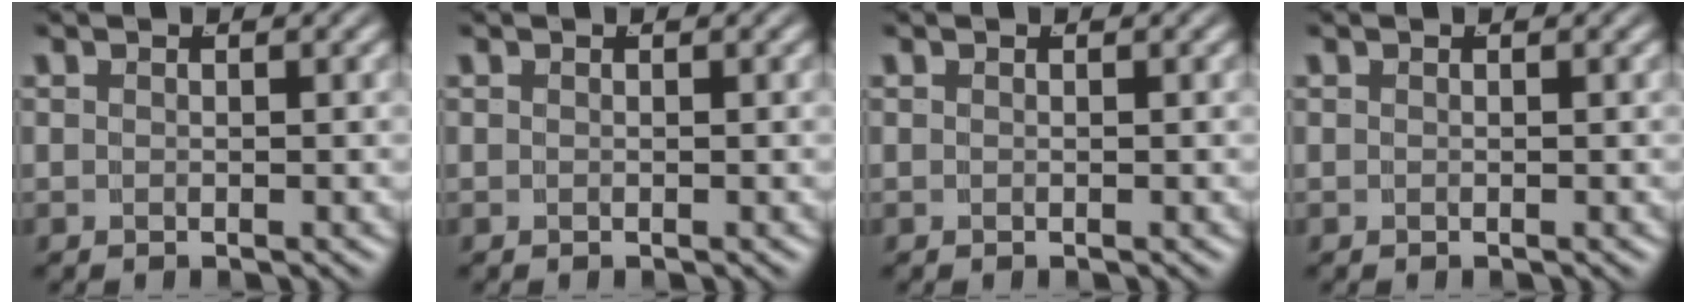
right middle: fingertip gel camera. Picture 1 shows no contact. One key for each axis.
{"total": 0.0}
{"total": 0.0}
{"total": 0.0}